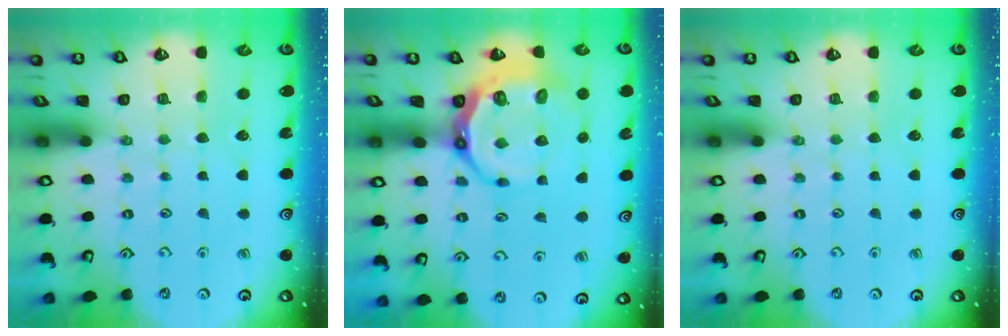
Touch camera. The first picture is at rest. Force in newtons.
{"total": 13.2, "press": 12.5, "slide": 4.3}
{"total": 0.0}